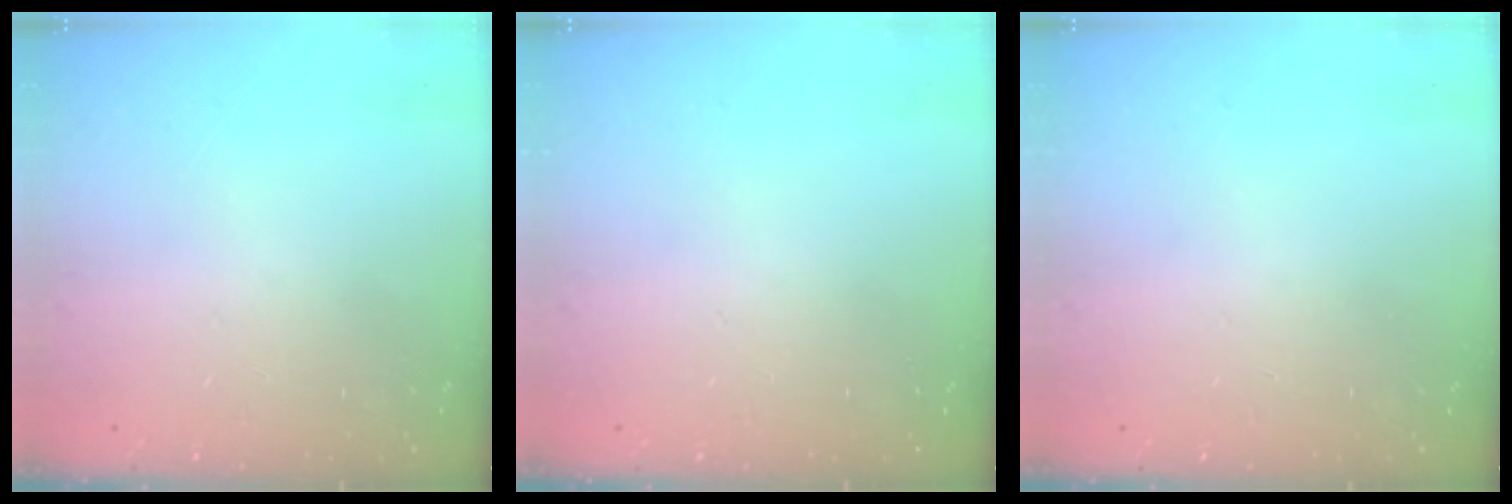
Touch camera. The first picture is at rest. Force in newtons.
{"total": 0.0}
{"total": 0.0}